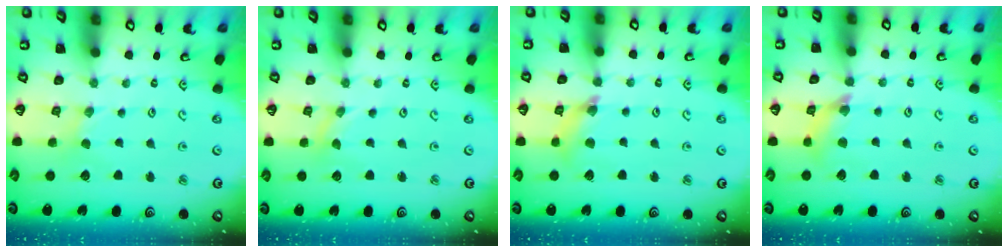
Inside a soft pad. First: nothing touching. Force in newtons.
{"total": 0.0}
{"total": 6.4, "press": 6.4, "slide": 0.6}
{"total": 7.8, "press": 7.8, "slide": 0.8}